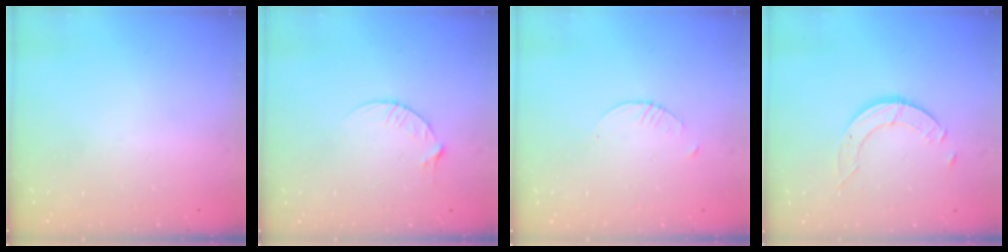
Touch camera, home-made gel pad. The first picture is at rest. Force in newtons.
{"total": 4.5, "press": 4.5, "slide": 0.5}
{"total": 1.5, "press": 1.5, "slide": 0.2}
{"total": 3.6, "press": 3.6, "slide": 0.4}